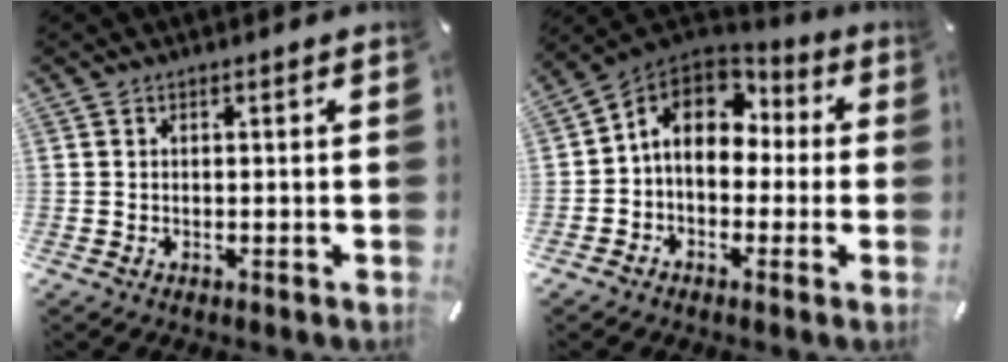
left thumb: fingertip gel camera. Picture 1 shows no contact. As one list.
[{"total": 11.0, "force": [1.4, 8.7, 6.5], "torque": [-0.136, 0.014, 0.025]}]